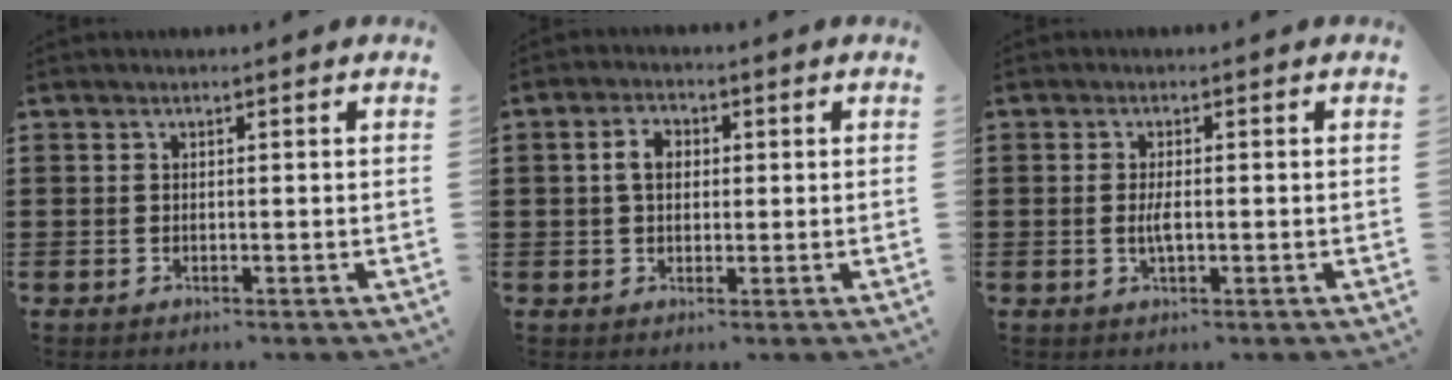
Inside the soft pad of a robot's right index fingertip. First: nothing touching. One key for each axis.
{"total": 3.8, "fx": 0.4, "fy": 2.6, "fz": 2.7, "tx": -0.059, "ty": 0.015, "tz": 0.005}
{"total": 2.5, "fx": -0.3, "fy": 0.7, "fz": 2.4, "tx": -0.049, "ty": -0.002, "tz": -0.008}